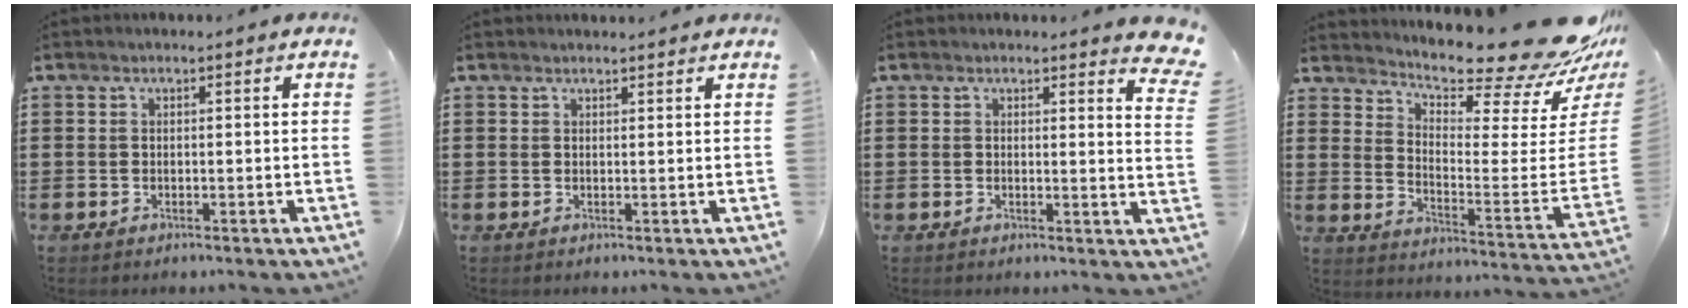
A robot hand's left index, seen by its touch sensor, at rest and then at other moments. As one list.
[{"total": 1.1, "force": [1.0, 0.4, -0.2], "torque": [0.001, 0.001, 0.021]}, {"total": 2.6, "force": [2.3, 0.2, 1.3], "torque": [-0.020, -0.010, 0.038]}, {"total": 12.7, "force": [11.1, 1.0, 6.1], "torque": [-0.107, -0.099, 0.182]}]